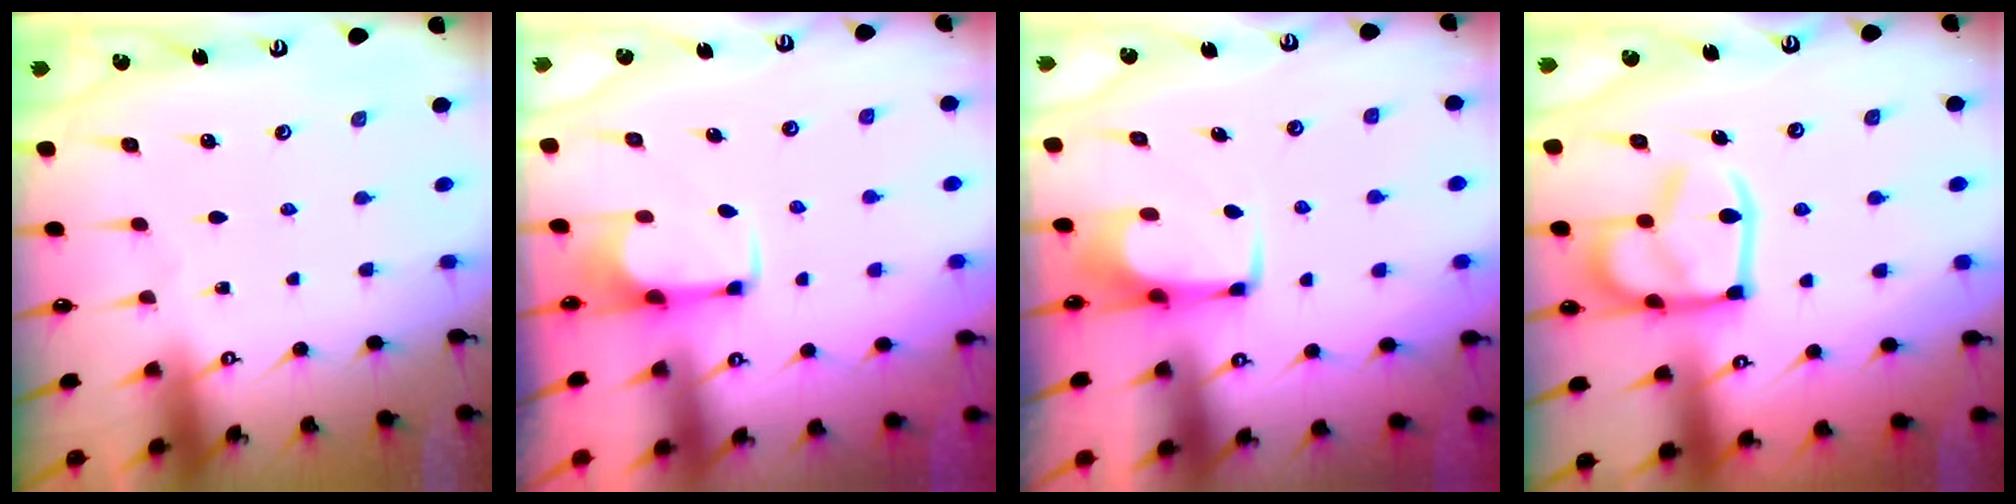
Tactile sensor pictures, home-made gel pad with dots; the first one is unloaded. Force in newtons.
{"total": 2.8, "press": 2.7, "slide": 0.7}
{"total": 1.8, "press": 1.6, "slide": 0.6}
{"total": 16.8, "press": 16.7, "slide": 1.8}